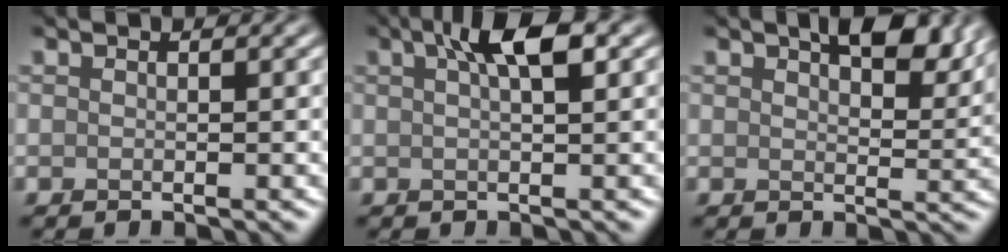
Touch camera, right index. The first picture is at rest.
{"total": 4.0, "force": [1.7, 1.0, 3.5], "torque": [-0.051, 0.012, 0.024]}
{"total": 6.2, "force": [3.6, 2.8, 4.2], "torque": [-0.057, -0.001, 0.052]}